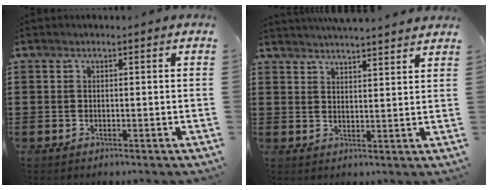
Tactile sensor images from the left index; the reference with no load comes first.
{"total": 3.5, "force": [3.4, -0.5, 0.0], "torque": [-0.011, -0.015, 0.062]}